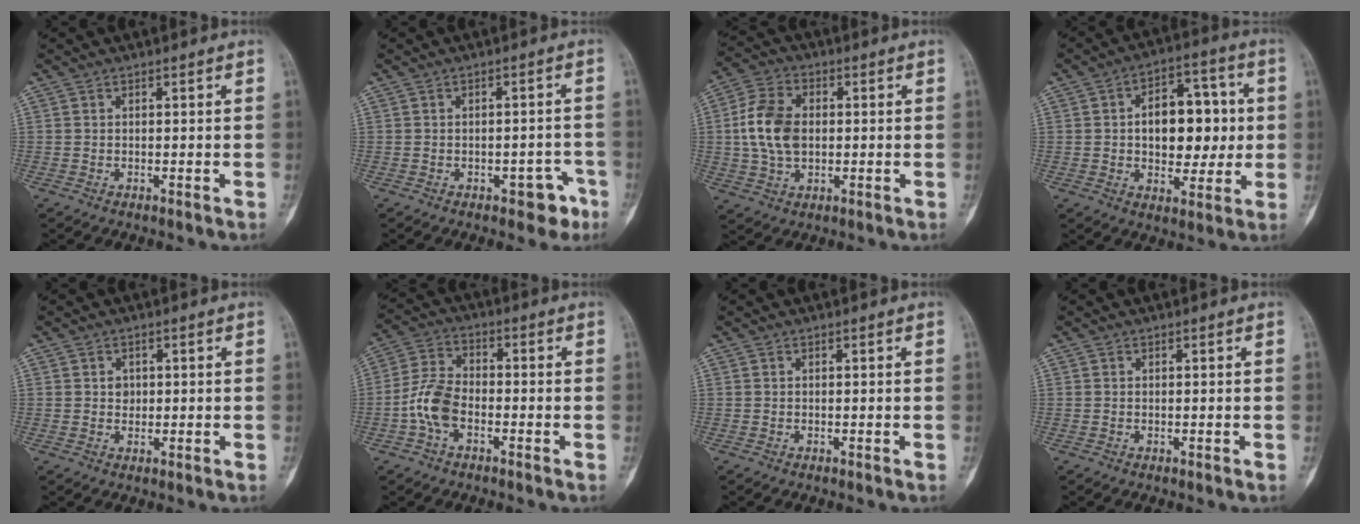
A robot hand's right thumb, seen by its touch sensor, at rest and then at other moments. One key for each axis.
{"total": 4.9, "fx": -2.6, "fy": 2.6, "fz": 3.1, "tx": -0.014, "ty": 0.025, "tz": -0.028}
{"total": 11.0, "fx": 0.6, "fy": 7.4, "fz": 8.2, "tx": -0.154, "ty": 0.010, "tz": 0.011}
{"total": 15.0, "fx": 0.8, "fy": 9.4, "fz": 11.7, "tx": -0.116, "ty": 0.020, "tz": 0.013}
{"total": 1.9, "fx": 0.4, "fy": 1.6, "fz": 0.8, "tx": 0.001, "ty": 0.001, "tz": 0.006}
{"total": 7.9, "fx": -2.6, "fy": 4.7, "fz": 5.8, "tx": -0.117, "ty": 0.027, "tz": -0.058}
{"total": 0.0}
{"total": 0.0}